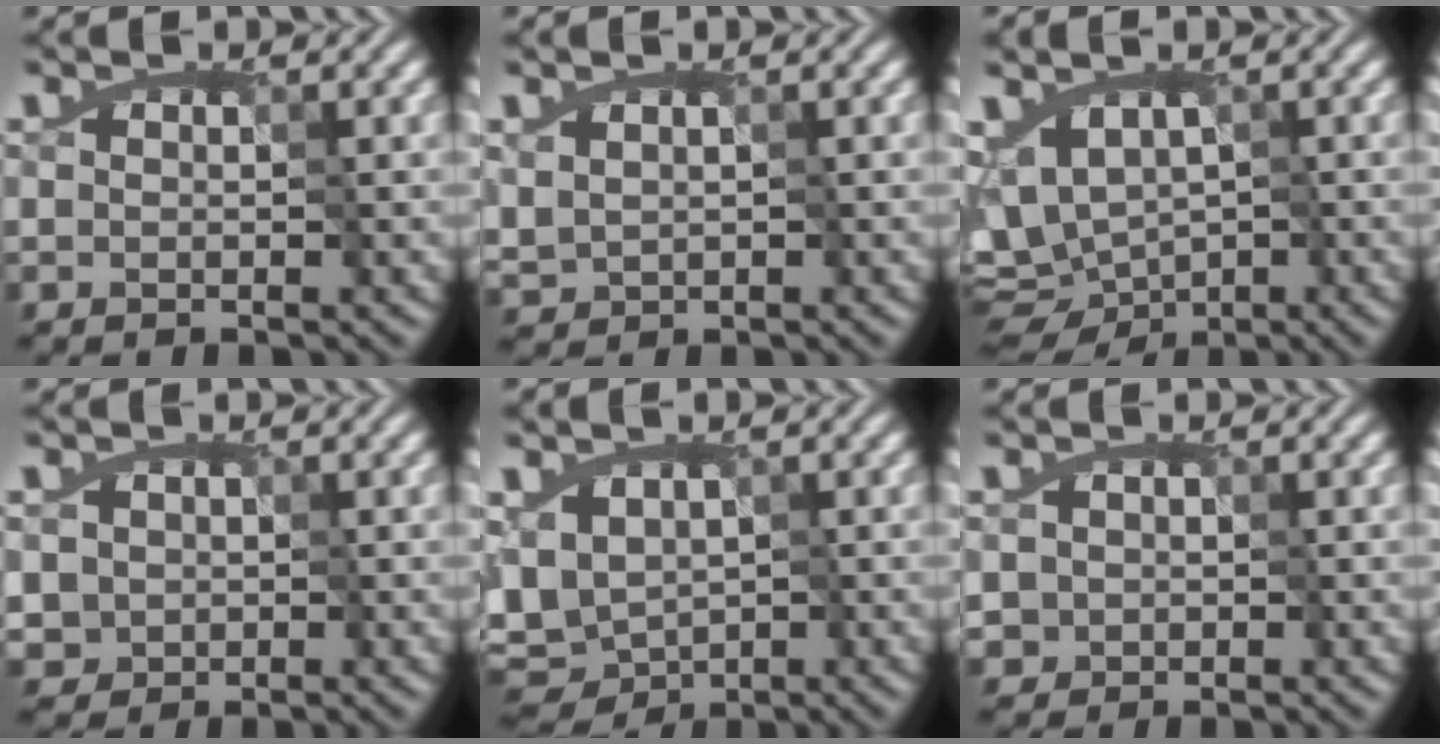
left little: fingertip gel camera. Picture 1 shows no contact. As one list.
[{"total": 1.2, "force": [0.3, 1.1, 0.5], "torque": [-0.032, -0.006, 0.029]}, {"total": 5.1, "force": [-2.6, 3.3, 2.9], "torque": [-0.034, -0.016, -0.030]}, {"total": 2.6, "force": [-0.3, 2.6, 0.5], "torque": [-0.022, -0.004, 0.006]}, {"total": 3.6, "force": [-1.5, 2.8, 1.8], "torque": [-0.030, -0.017, -0.017]}, {"total": 1.4, "force": [-0.5, 1.3, 0.0], "torque": [-0.016, -0.006, 0.008]}]